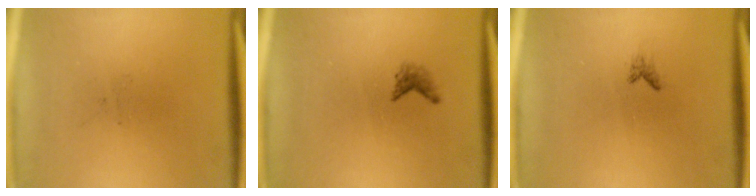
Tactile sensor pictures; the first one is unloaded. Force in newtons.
{"total": 1.1}
{"total": 0.6}